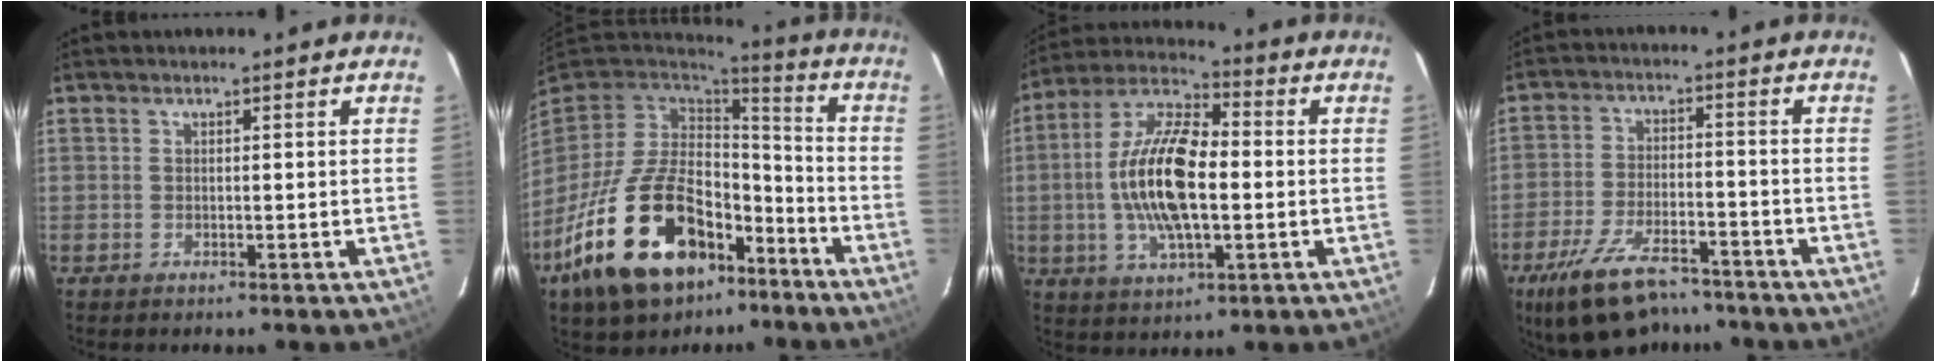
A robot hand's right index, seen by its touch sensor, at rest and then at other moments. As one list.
[{"total": 25.7, "force": [-13.6, 14.3, 16.6], "torque": [-0.338, -0.016, -0.214]}, {"total": 16.3, "force": [-1.1, 6.7, 14.8], "torque": [-0.297, 0.011, -0.026]}, {"total": 15.1, "force": [-11.3, 6.1, 7.9], "torque": [-0.172, -0.019, -0.188]}]